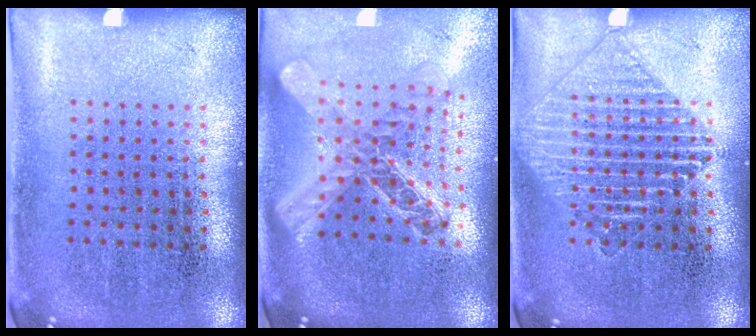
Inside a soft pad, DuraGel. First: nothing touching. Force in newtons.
{"total": 2.3, "press": 1.8, "slide": 1.4}
{"total": 2.6, "press": 2.6, "slide": 0.5}